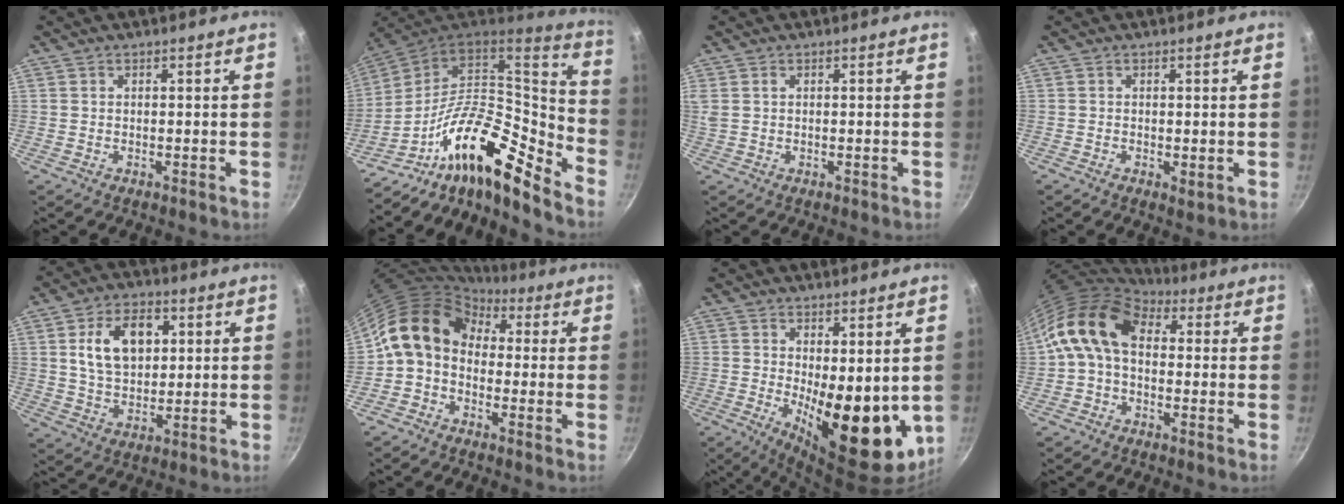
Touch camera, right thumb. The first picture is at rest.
{"total": 21.9, "force": [-11.9, 8.3, 16.4], "torque": [-0.222, 0.082, -0.230]}
{"total": 1.8, "force": [0.6, 1.1, 1.3], "torque": [-0.028, 0.001, 0.017]}
{"total": 1.1, "force": [0.0, 0.7, 0.8], "torque": [-0.013, -0.005, 0.000]}
{"total": 11.9, "force": [3.0, 7.9, 8.4], "torque": [-0.116, -0.003, 0.051]}
{"total": 10.9, "force": [1.4, 8.4, 6.9], "torque": [-0.094, 0.030, -0.001]}
{"total": 14.9, "force": [0.1, 6.5, 13.4], "torque": [-0.151, -0.030, 0.017]}
{"total": 10.8, "force": [1.5, 7.5, 7.7], "torque": [-0.123, 0.021, 0.005]}